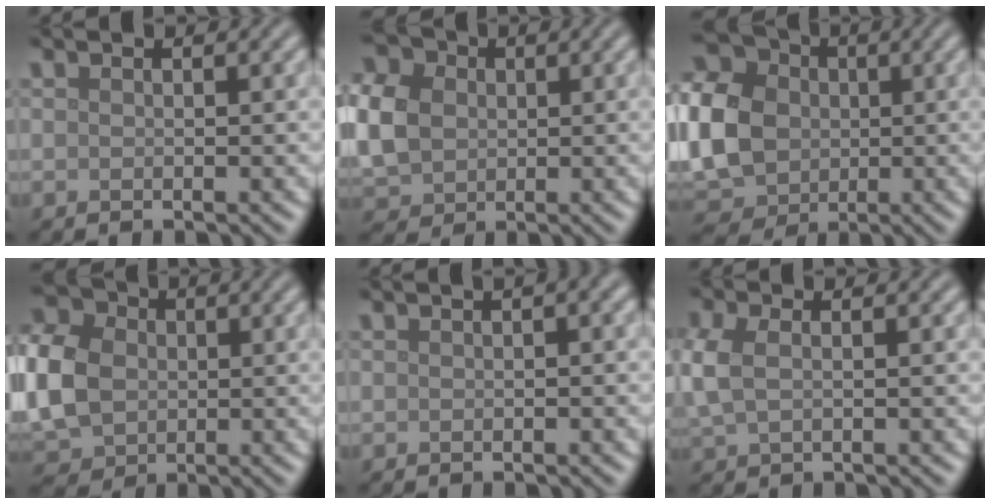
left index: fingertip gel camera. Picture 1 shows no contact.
{"total": 8.1, "force": [0.7, 6.6, 4.6], "torque": [-0.117, 0.014, 0.000]}
{"total": 11.8, "force": [0.1, 9.7, 6.6], "torque": [-0.173, -0.001, -0.005]}
{"total": 9.4, "force": [-0.1, 7.4, 5.8], "torque": [-0.149, 0.006, -0.006]}
{"total": 2.8, "force": [0.9, 1.0, 2.5], "torque": [-0.024, 0.013, 0.008]}
{"total": 2.8, "force": [0.3, 1.8, 2.2], "torque": [-0.063, 0.005, 0.004]}